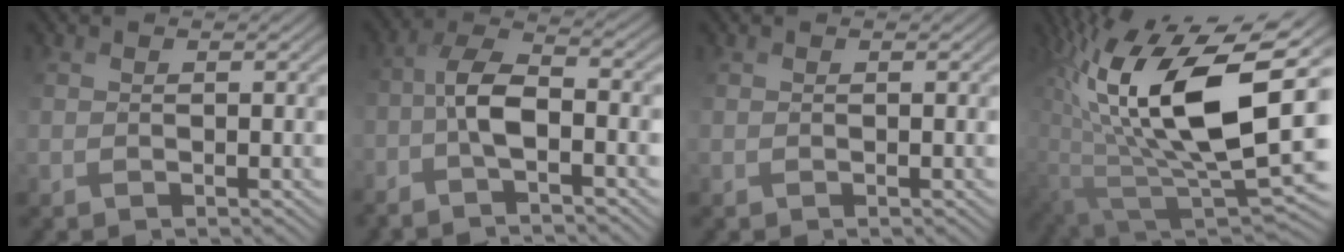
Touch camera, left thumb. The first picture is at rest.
{"total": 6.1, "force": [-2.4, 2.0, 5.3], "torque": [-0.104, 0.010, -0.060]}
{"total": 0.0}
{"total": 17.6, "force": [4.2, 8.6, 14.8], "torque": [-0.284, -0.016, 0.086]}